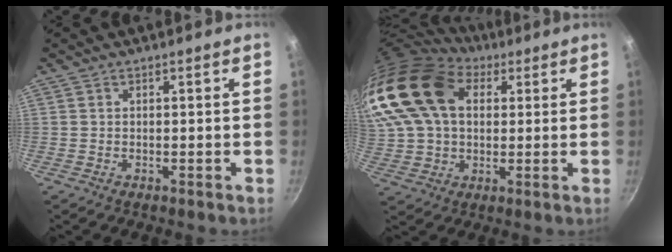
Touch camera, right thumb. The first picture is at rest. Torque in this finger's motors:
{"motor_torque": [0.47, 4.54, 2.44, 0.33, 0.71]}